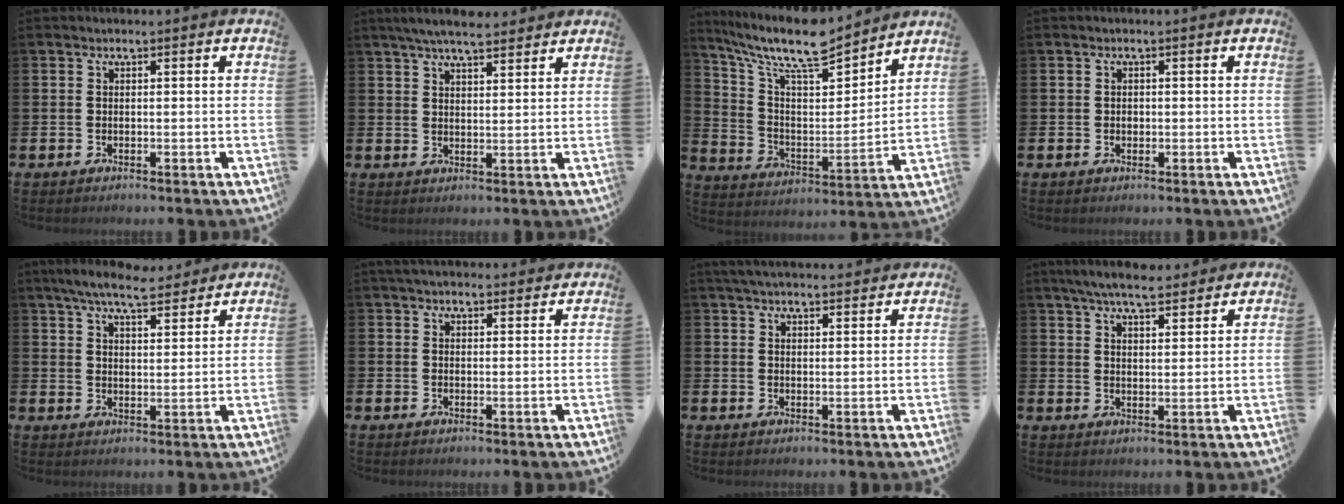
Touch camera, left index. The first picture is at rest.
{"total": 5.4, "force": [5.0, 1.0, 1.9], "torque": [-0.039, -0.017, 0.088]}
{"total": 11.6, "force": [9.9, 2.7, 5.3], "torque": [-0.132, -0.063, 0.171]}
{"total": 0.7, "force": [0.0, 0.6, 0.4], "torque": [0.001, 0.003, -0.004]}
{"total": 6.9, "force": [6.4, 1.1, 2.4], "torque": [-0.055, -0.026, 0.114]}
{"total": 3.1, "force": [2.9, 0.8, 0.7], "torque": [-0.017, -0.008, 0.053]}
{"total": 4.1, "force": [3.9, 0.6, 0.9], "torque": [-0.024, -0.013, 0.073]}
{"total": 6.3, "force": [5.9, 0.9, 2.0], "torque": [-0.052, -0.020, 0.106]}